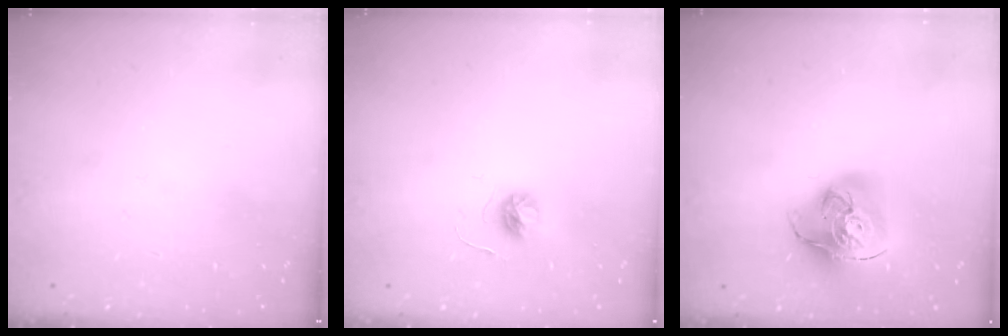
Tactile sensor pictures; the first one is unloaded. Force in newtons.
{"total": 5.2, "press": 5.2, "slide": 0.6}
{"total": 18.6, "press": 18.5, "slide": 2.0}